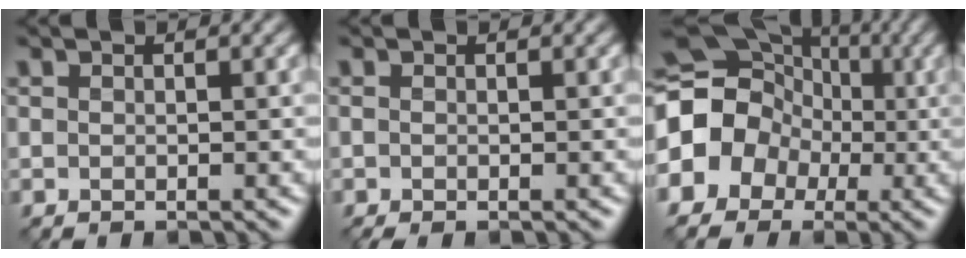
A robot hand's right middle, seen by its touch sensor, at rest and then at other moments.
{"total": 0.8, "force": [-0.4, 0.3, 0.6], "torque": [-0.018, 0.001, -0.007]}
{"total": 12.0, "force": [-1.0, 10.9, 5.0], "torque": [-0.115, 0.031, -0.052]}